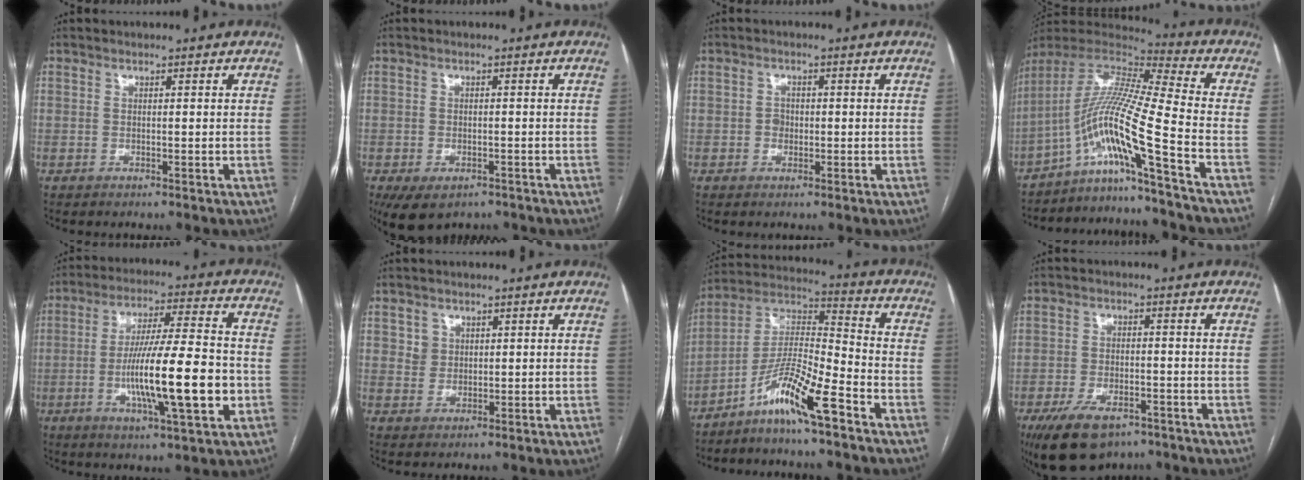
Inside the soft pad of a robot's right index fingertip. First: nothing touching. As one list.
[{"total": 6.8, "force": [-4.5, 3.9, 3.4], "torque": [-0.058, -0.006, -0.064]}, {"total": 1.7, "force": [-0.3, 1.4, 0.8], "torque": [-0.010, 0.006, -0.005]}, {"total": 15.0, "force": [-7.9, -2.6, 12.5], "torque": [-0.252, 0.014, -0.144]}, {"total": 15.8, "force": [-3.5, 1.5, 15.3], "torque": [-0.266, -0.003, -0.057]}, {"total": 2.3, "force": [1.0, 2.1, 0.1], "torque": [0.010, 0.000, 0.014]}, {"total": 11.2, "force": [-7.3, 0.3, 8.5], "torque": [-0.171, 0.004, -0.141]}, {"total": 9.7, "force": [-6.5, 4.6, 5.5], "torque": [-0.099, -0.005, -0.105]}]